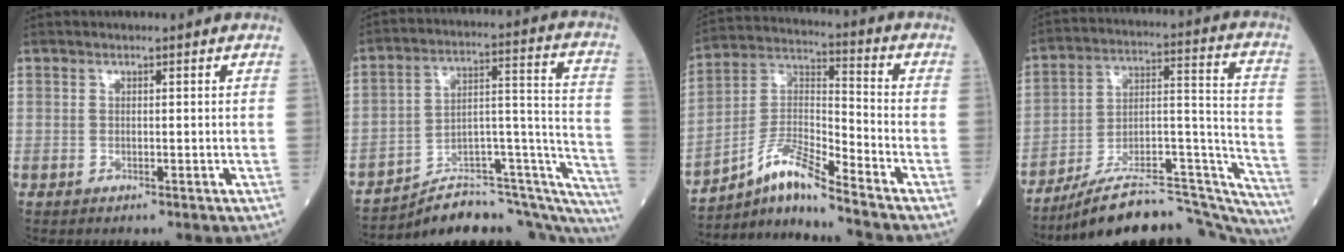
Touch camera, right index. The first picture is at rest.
{"total": 22.3, "force": [-19.8, 5.5, 8.4], "torque": [-0.054, 0.069, -0.274]}
{"total": 9.7, "force": [-7.9, 0.1, 5.6], "torque": [-0.121, 0.013, -0.144]}
{"total": 27.3, "force": [-24.5, 4.8, 11.0], "torque": [-0.100, 0.040, -0.356]}